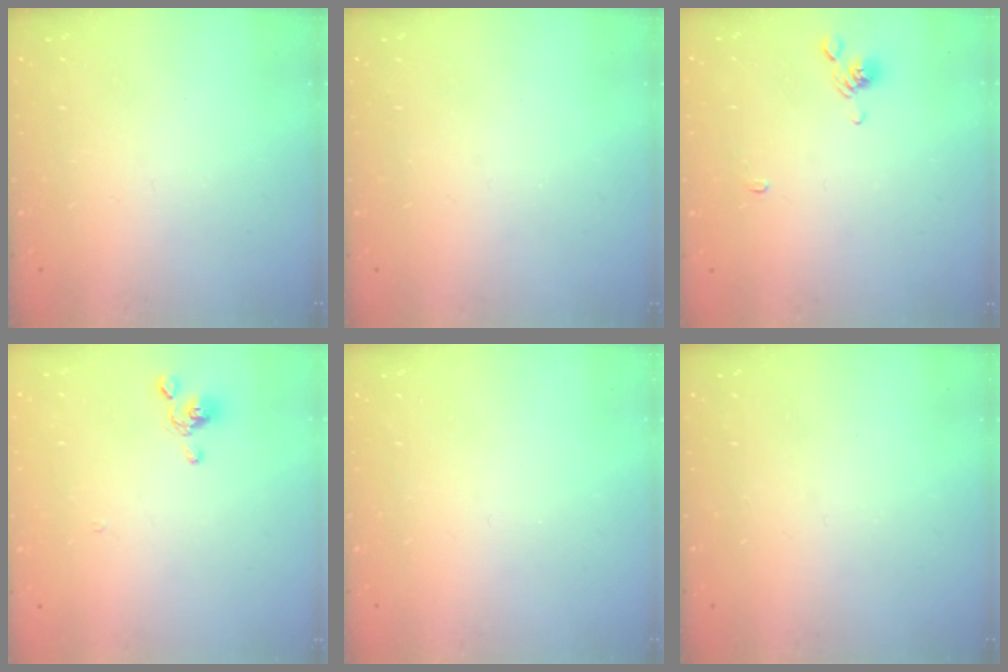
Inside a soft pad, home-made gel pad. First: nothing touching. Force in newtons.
{"total": 0.0}
{"total": 3.4, "press": 3.4, "slide": 0.4}
{"total": 1.5, "press": 1.3, "slide": 0.7}
{"total": 0.0}
{"total": 0.0}